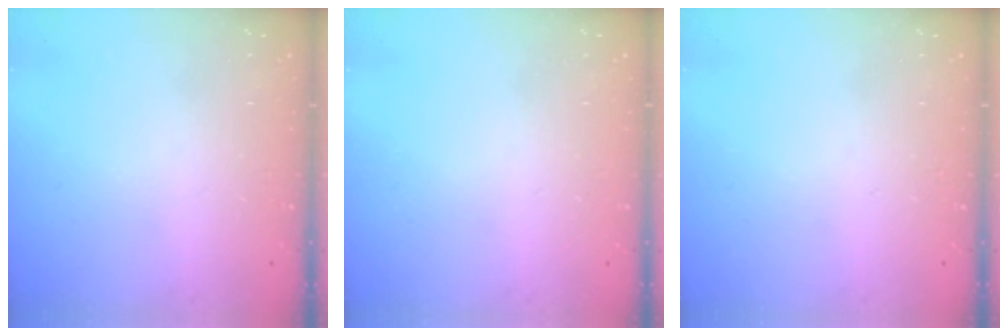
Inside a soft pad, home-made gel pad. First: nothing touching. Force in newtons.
{"total": 0.0}
{"total": 0.0}